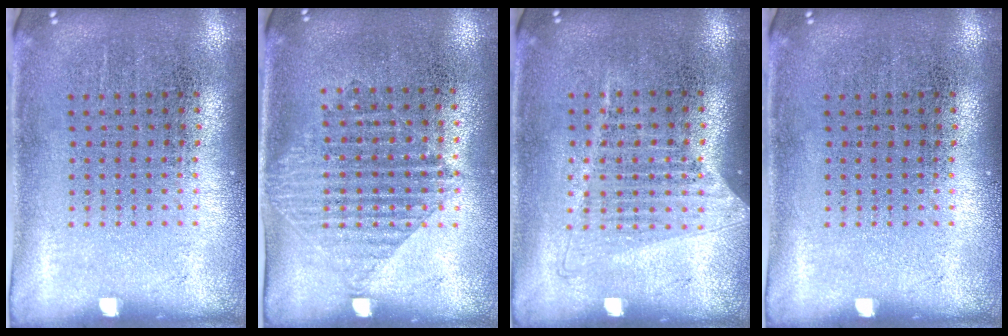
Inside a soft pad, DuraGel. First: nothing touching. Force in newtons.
{"total": 1.2, "press": 1.0, "slide": 0.6}
{"total": 1.0, "press": 0.9, "slide": 0.5}
{"total": 0.0}